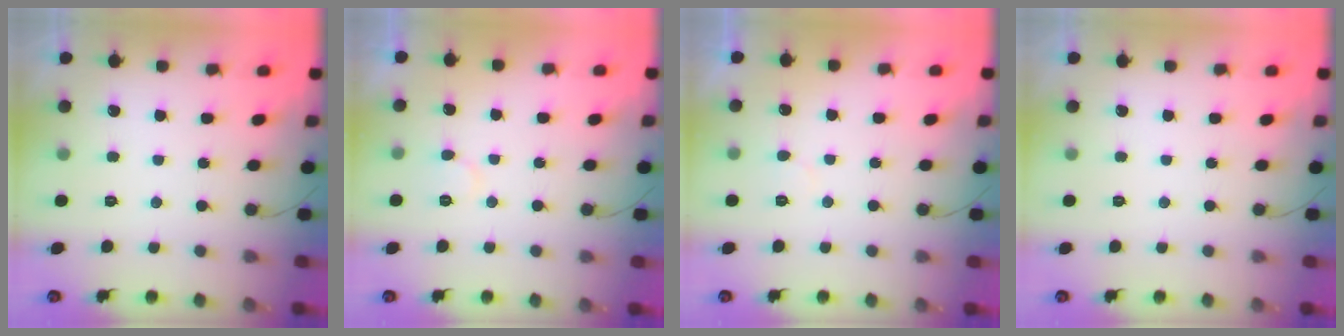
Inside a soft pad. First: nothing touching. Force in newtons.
{"total": 5.4, "press": 5.4, "slide": 0.7}
{"total": 4.1, "press": 4.1, "slide": 0.2}
{"total": 0.0}